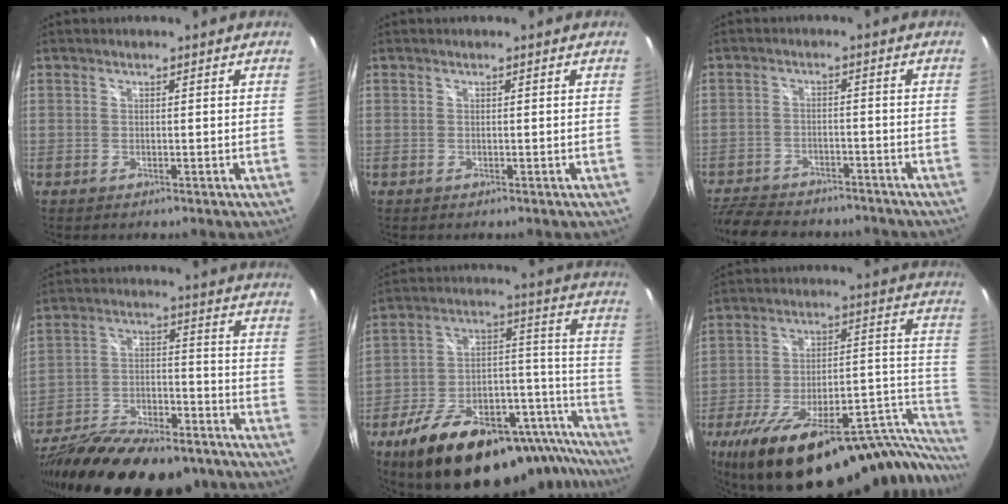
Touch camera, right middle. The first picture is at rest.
{"total": 0.0}
{"total": 15.0, "force": [-12.6, 5.2, 6.1], "torque": [-0.145, -0.012, -0.188]}
{"total": 27.7, "force": [-21.8, 9.0, 14.5], "torque": [-0.268, -0.035, -0.327]}
{"total": 32.4, "force": [-24.5, 12.1, 17.3], "torque": [-0.221, 0.035, -0.338]}
{"total": 36.2, "force": [-26.0, 11.1, 22.5], "torque": [-0.302, -0.014, -0.364]}